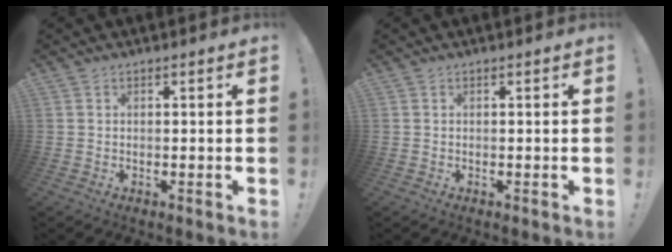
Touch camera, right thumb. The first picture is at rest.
{"total": 0.0}